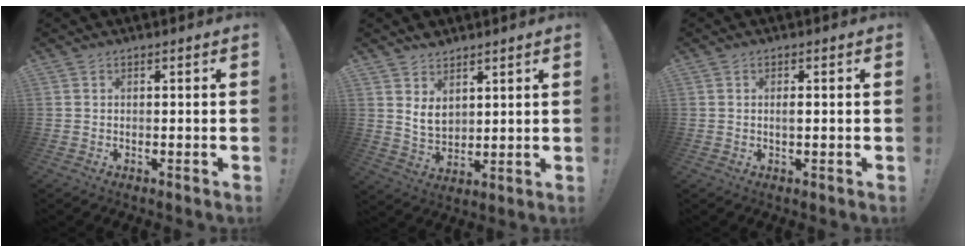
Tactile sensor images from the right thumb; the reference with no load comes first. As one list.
[{"total": 7.0, "force": [4.3, 4.8, 3.0], "torque": [-0.048, -0.026, 0.084]}, {"total": 1.3, "force": [-0.1, 0.4, 1.3], "torque": [-0.018, -0.002, -0.003]}]